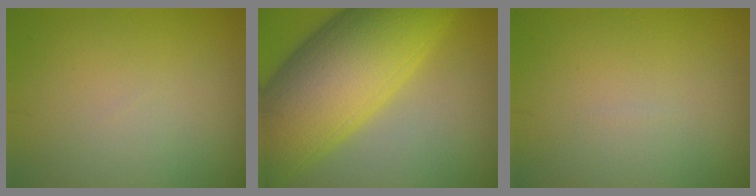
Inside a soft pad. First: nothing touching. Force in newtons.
{"total": 15.0, "press": 15.0, "slide": 0.5}
{"total": 0.0}